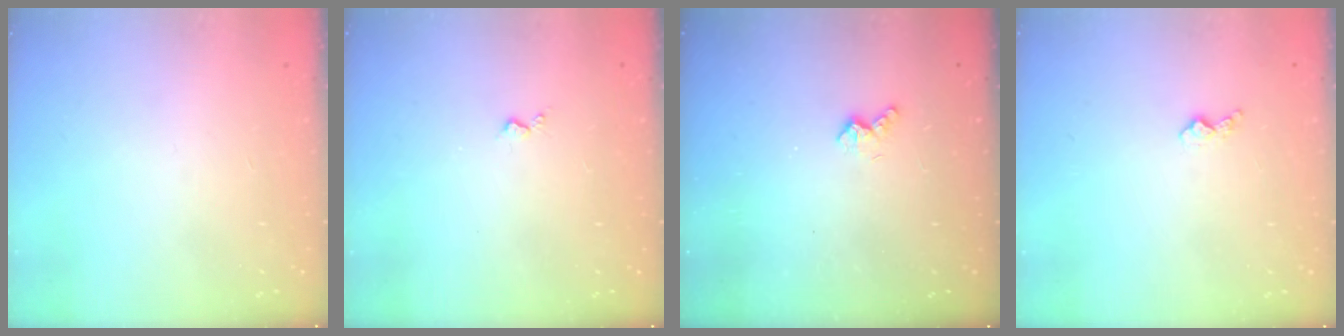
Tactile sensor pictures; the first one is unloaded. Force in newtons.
{"total": 3.0, "press": 2.9, "slide": 0.5}
{"total": 2.6, "press": 2.6, "slide": 0.6}
{"total": 3.9, "press": 3.8, "slide": 0.4}